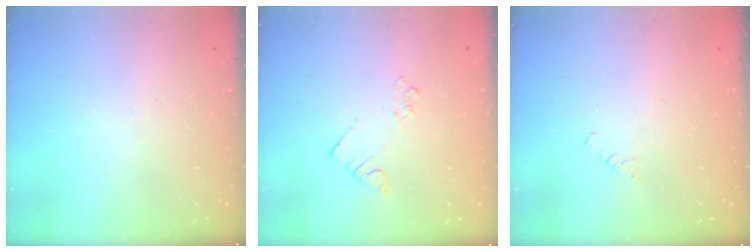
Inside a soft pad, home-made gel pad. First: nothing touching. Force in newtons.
{"total": 1.4, "press": 1.4, "slide": 0.1}
{"total": 2.4, "press": 2.4, "slide": 0.4}